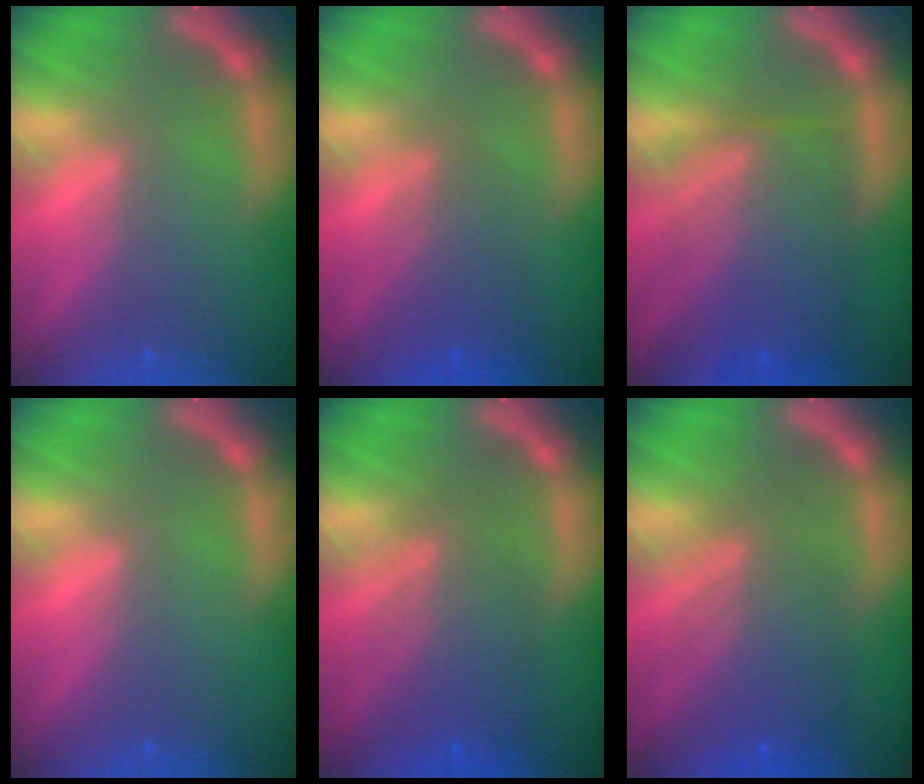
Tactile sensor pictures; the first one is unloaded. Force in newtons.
{"total": 3.5}
{"total": 8.6}
{"total": 0.0}
{"total": 6.1}
{"total": 6.6}